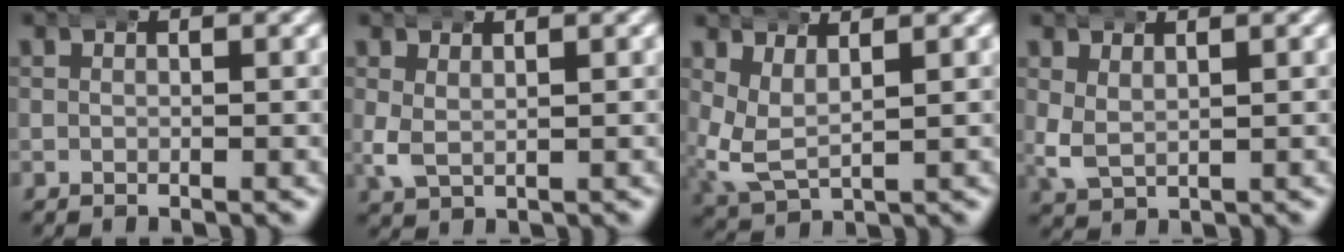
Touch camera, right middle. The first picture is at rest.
{"total": 1.5, "force": [0.7, 0.8, 1.1], "torque": [-0.036, -0.013, 0.024]}
{"total": 4.5, "force": [1.5, 3.2, 2.8], "torque": [-0.090, -0.023, 0.038]}
{"total": 2.0, "force": [0.9, 1.3, 1.2], "torque": [-0.044, -0.017, 0.033]}